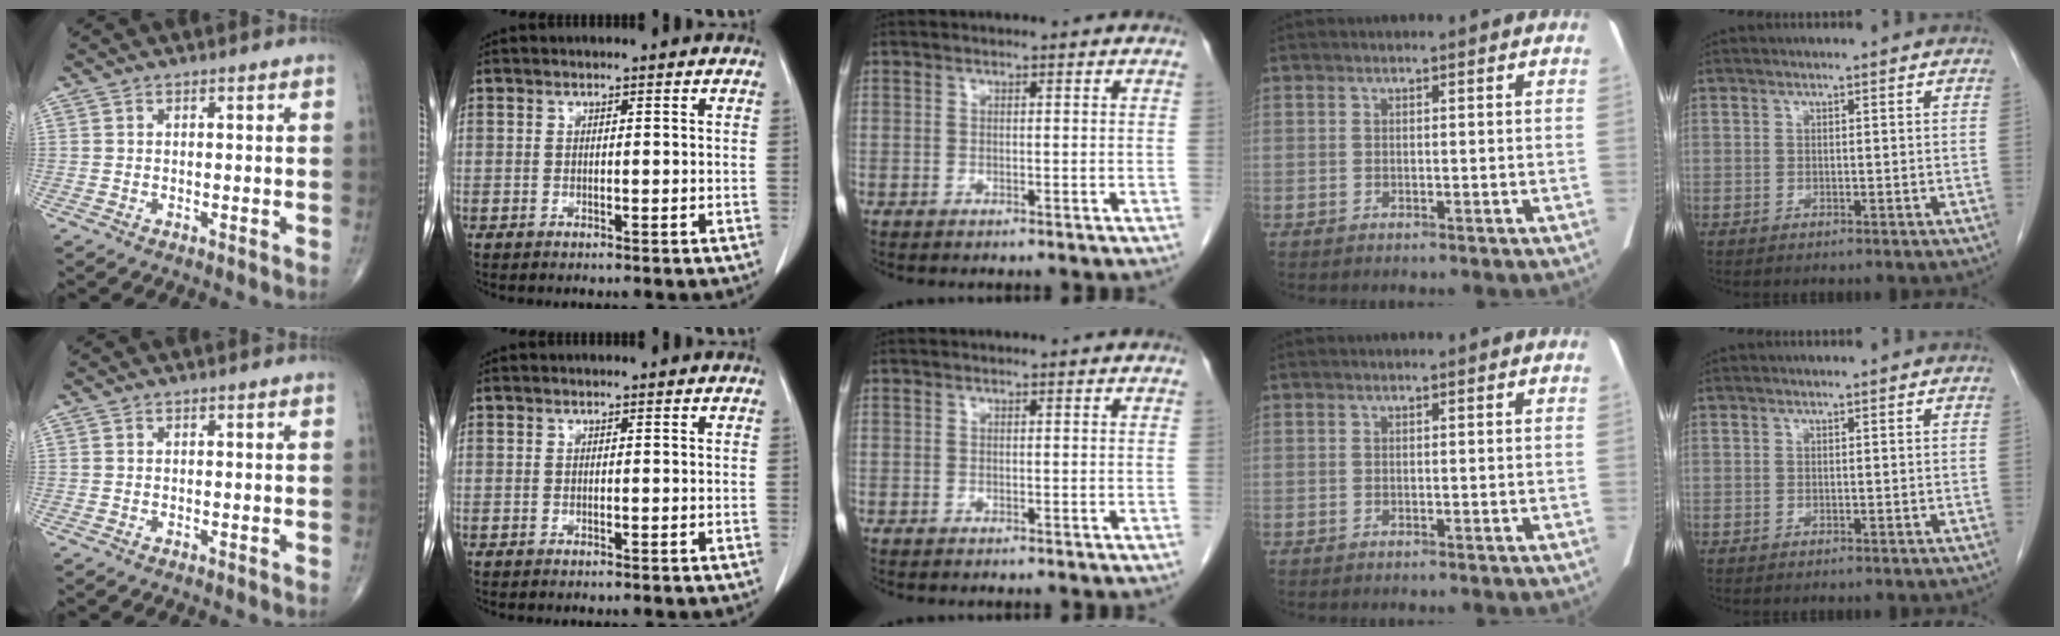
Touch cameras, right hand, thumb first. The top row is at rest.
{}